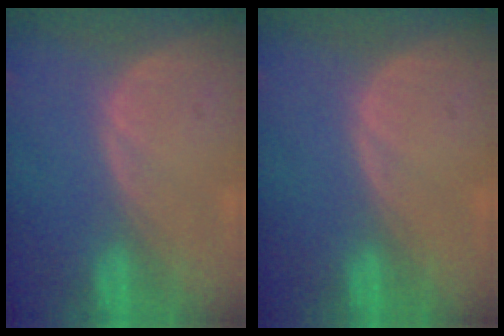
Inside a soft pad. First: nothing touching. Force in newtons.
{"total": 0.0}